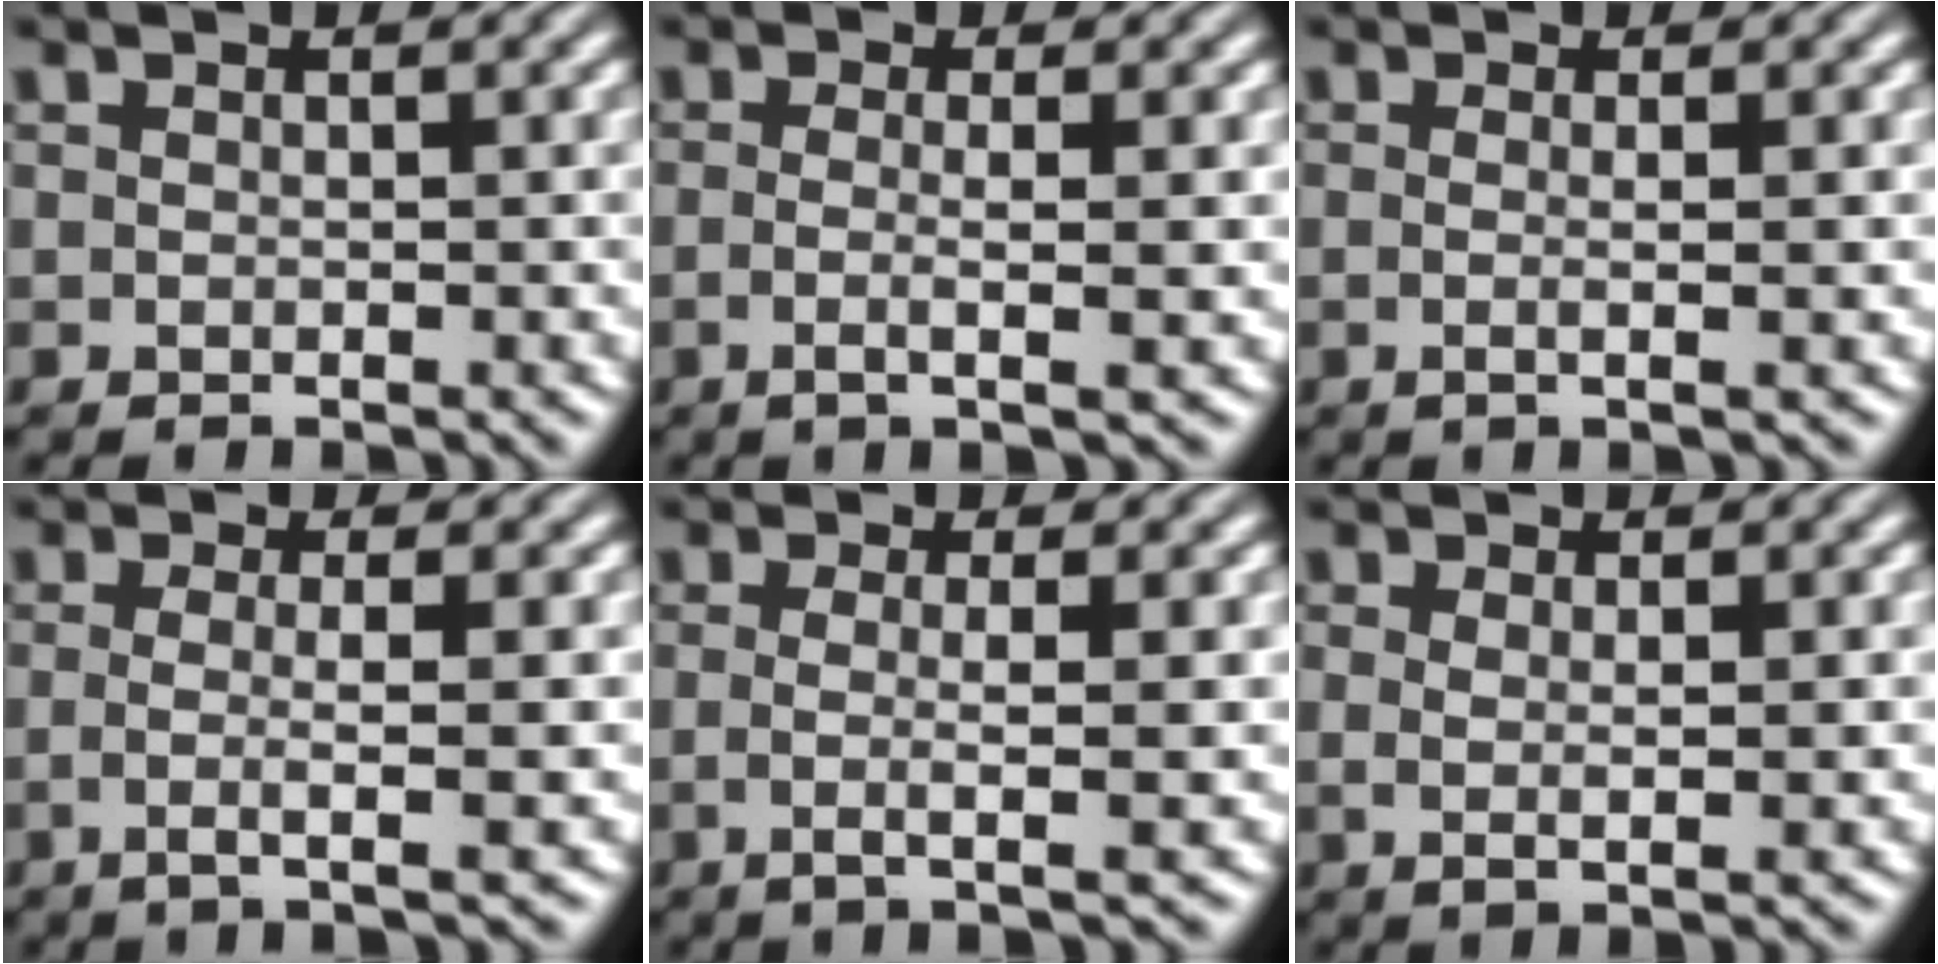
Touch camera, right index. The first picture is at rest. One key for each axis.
{"total": 2.5, "fx": -0.7, "fy": -0.9, "fz": 2.2, "tx": -0.046, "ty": -0.013, "tz": -0.006}
{"total": 1.6, "fx": -0.3, "fy": -0.9, "fz": 1.3, "tx": -0.030, "ty": -0.009, "tz": -0.001}
{"total": 3.0, "fx": -0.5, "fy": -0.9, "fz": 2.8, "tx": -0.053, "ty": -0.012, "tz": -0.002}
{"total": 3.1, "fx": -0.2, "fy": -0.8, "fz": 3.0, "tx": -0.052, "ty": -0.011, "tz": 0.002}
{"total": 1.8, "fx": 0.4, "fy": -0.2, "fz": 1.8, "tx": -0.036, "ty": -0.015, "tz": 0.018}